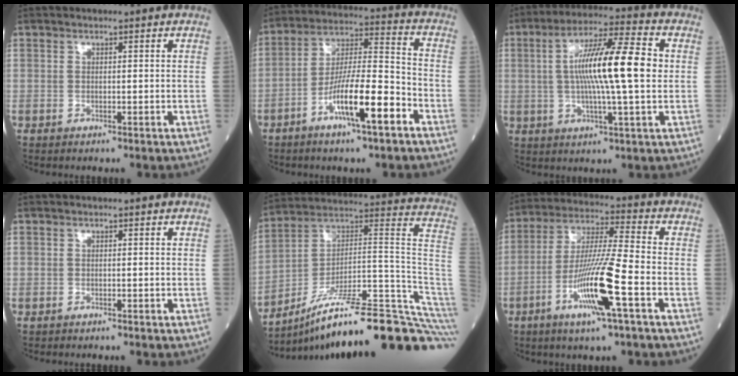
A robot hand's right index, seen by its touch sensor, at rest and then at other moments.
{"total": 12.3, "force": [-6.1, 1.2, 10.6], "torque": [-0.193, 0.000, -0.110]}
{"total": 13.8, "force": [1.1, 0.8, 13.8], "torque": [-0.241, 0.014, 0.012]}
{"total": 1.5, "force": [-1.3, 0.2, 0.6], "torque": [-0.012, -0.002, -0.017]}
{"total": 27.6, "force": [-21.1, 1.1, 17.8], "torque": [-0.144, 0.041, -0.322]}
{"total": 12.6, "force": [-5.1, -0.3, 11.5], "torque": [-0.226, -0.010, -0.098]}